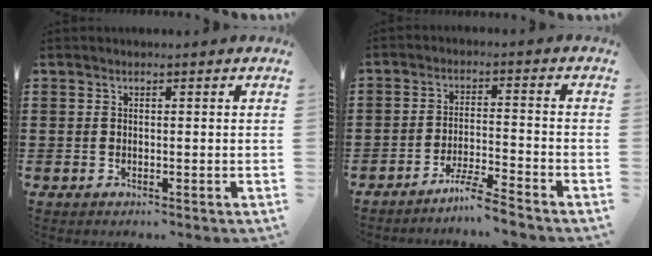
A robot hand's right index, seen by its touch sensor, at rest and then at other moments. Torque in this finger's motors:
{"motor_torque": [0.36, 0.56, 0.01, 0.01]}